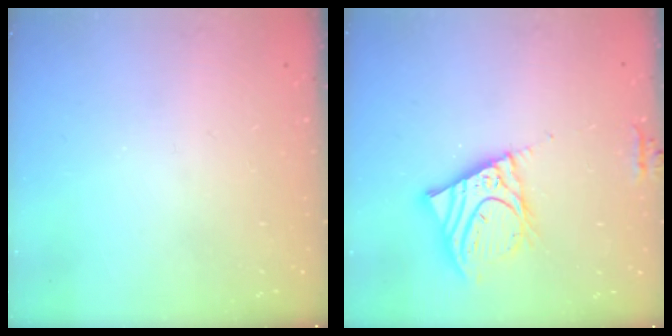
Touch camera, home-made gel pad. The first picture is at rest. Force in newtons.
{"total": 13.8, "press": 13.5, "slide": 2.8}